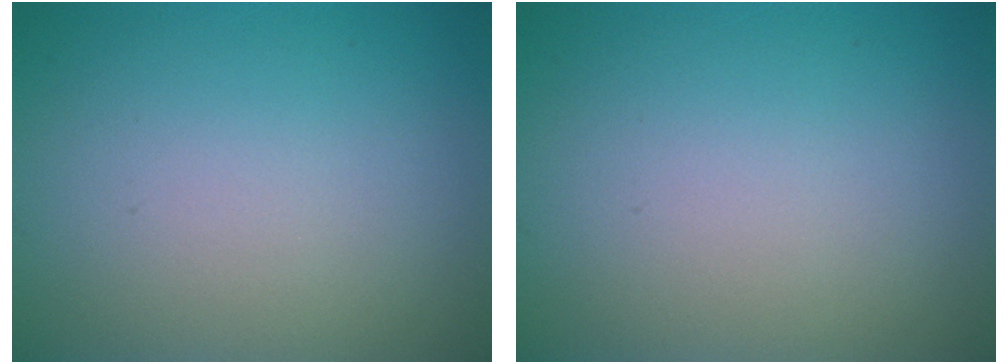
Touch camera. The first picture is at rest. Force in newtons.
{"total": 0.0}